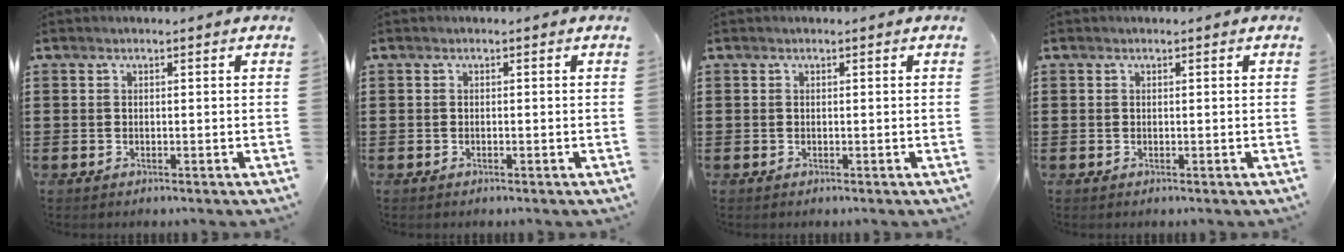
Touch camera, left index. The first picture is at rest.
{"total": 0.0}
{"total": 0.0}
{"total": 0.0}